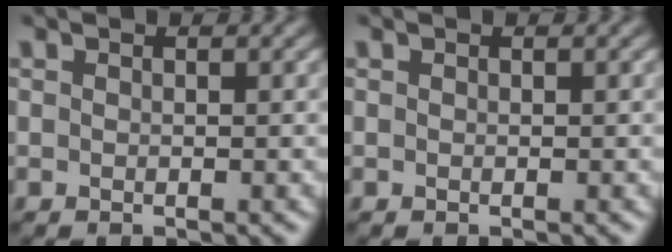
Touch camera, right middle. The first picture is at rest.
{"total": 0.0}